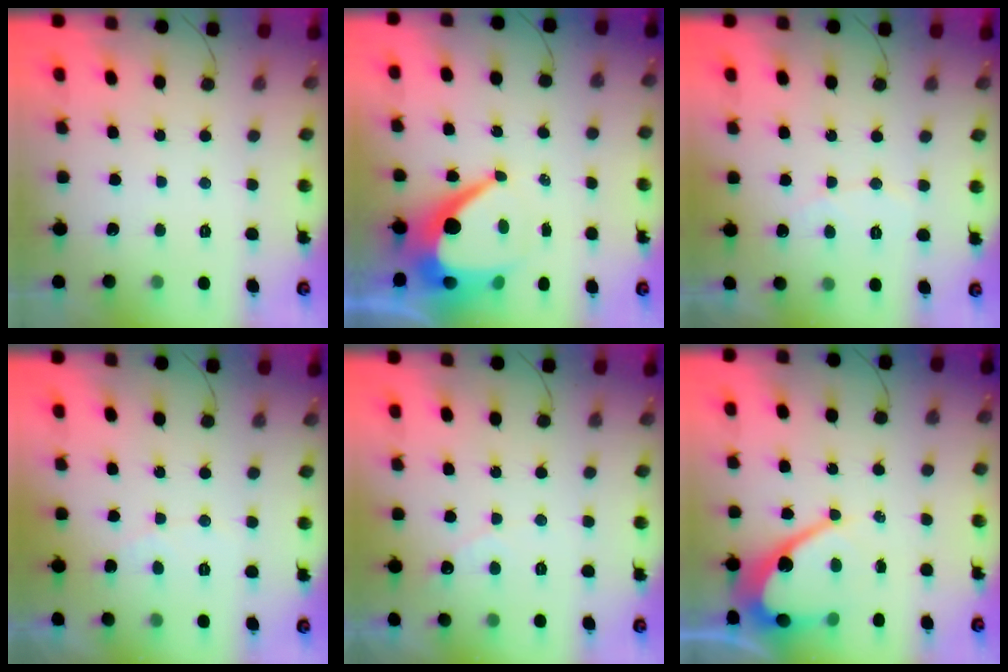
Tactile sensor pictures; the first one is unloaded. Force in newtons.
{"total": 13.4, "press": 13.4, "slide": 1.2}
{"total": 3.9, "press": 3.9, "slide": 0.2}
{"total": 2.8, "press": 2.8, "slide": 0.1}
{"total": 2.7, "press": 2.7, "slide": 0.1}
{"total": 12.4, "press": 12.4, "slide": 0.8}